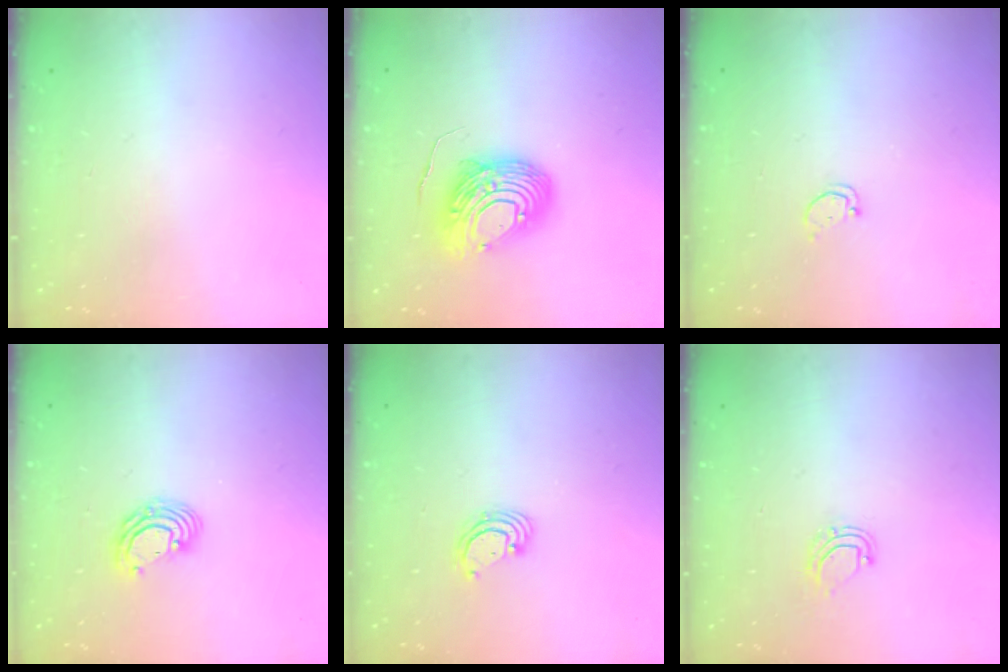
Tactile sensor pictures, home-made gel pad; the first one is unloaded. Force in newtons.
{"total": 12.7, "press": 12.6, "slide": 1.6}
{"total": 1.7, "press": 1.7, "slide": 0.2}
{"total": 6.2, "press": 6.2, "slide": 0.4}
{"total": 3.1, "press": 3.1, "slide": 0.1}
{"total": 6.4, "press": 6.4, "slide": 0.4}